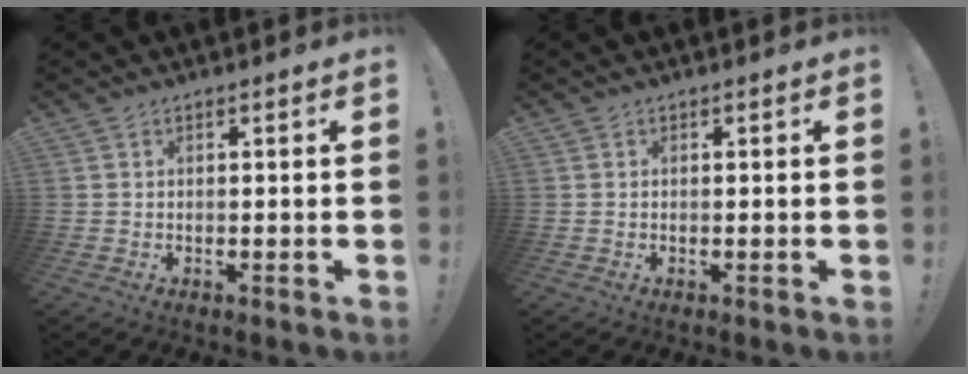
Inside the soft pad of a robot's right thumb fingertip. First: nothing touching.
{"total": 0.0}